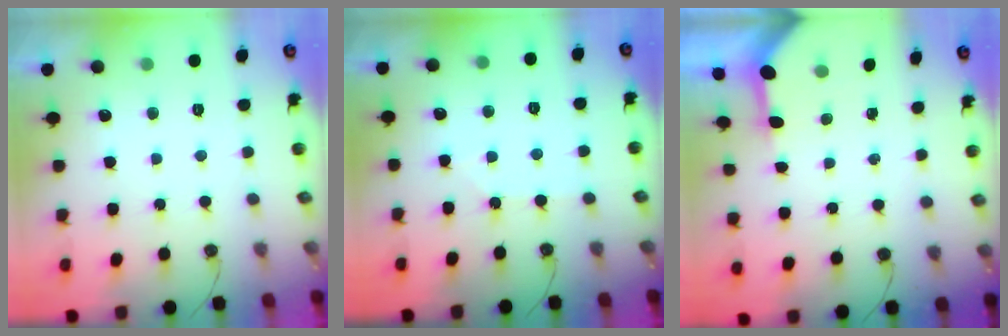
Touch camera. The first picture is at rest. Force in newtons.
{"total": 3.9, "press": 3.8, "slide": 0.6}
{"total": 3.5, "press": 3.5, "slide": 0.4}